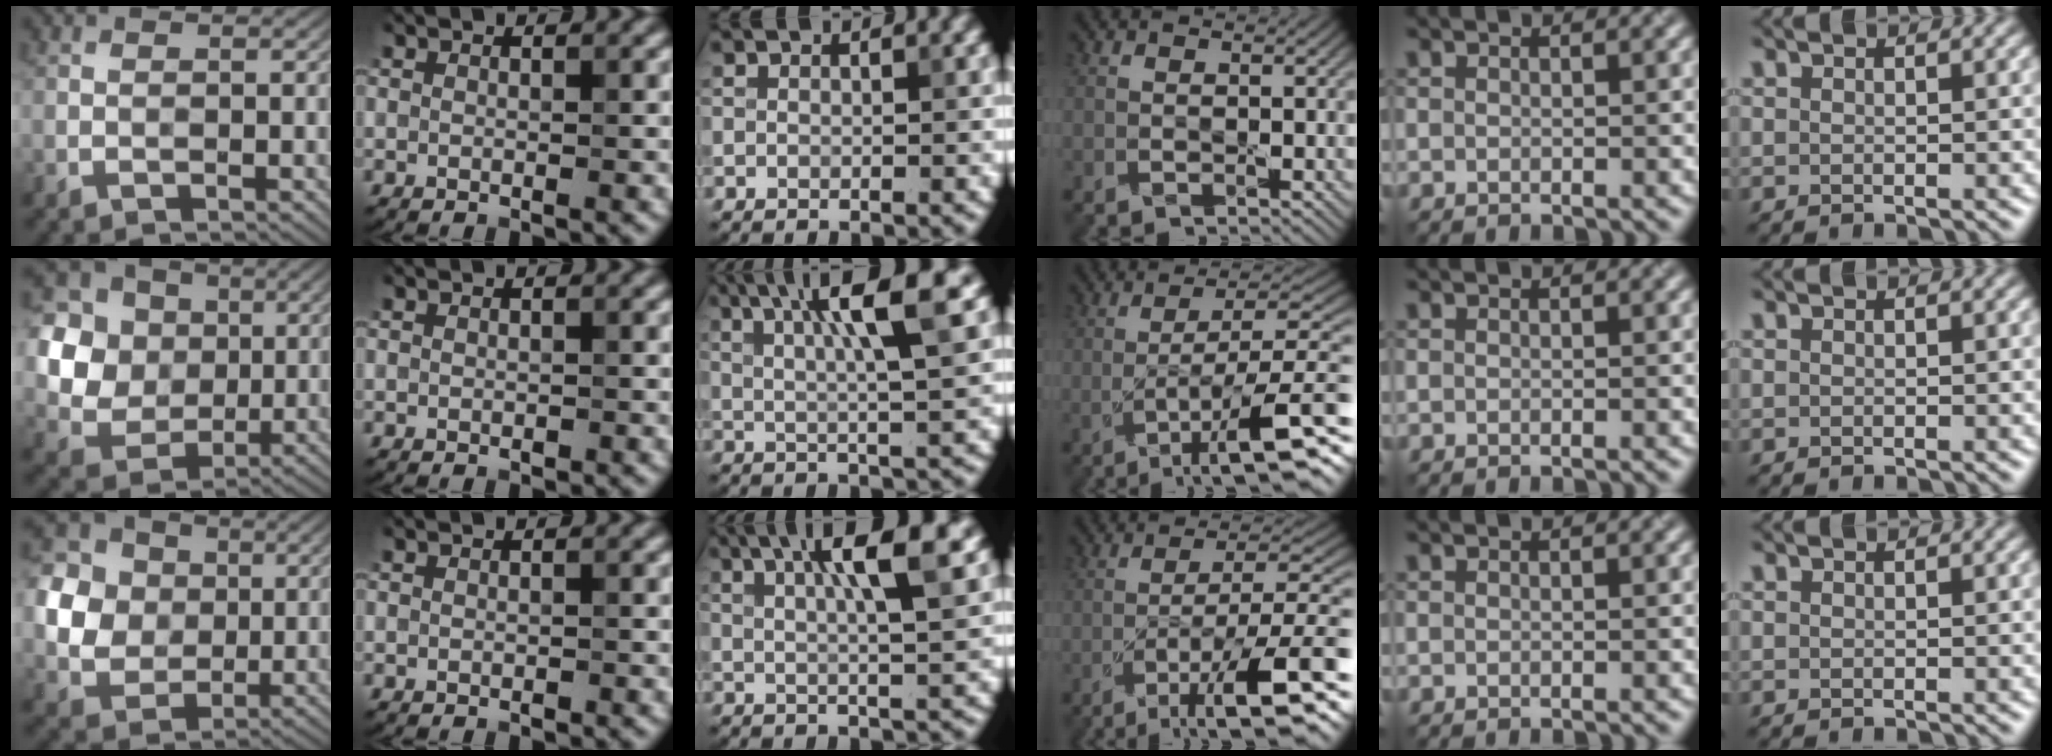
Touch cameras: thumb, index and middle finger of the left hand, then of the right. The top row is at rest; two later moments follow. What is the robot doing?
{"motion": "peel", "object": "lint roller sheet"}